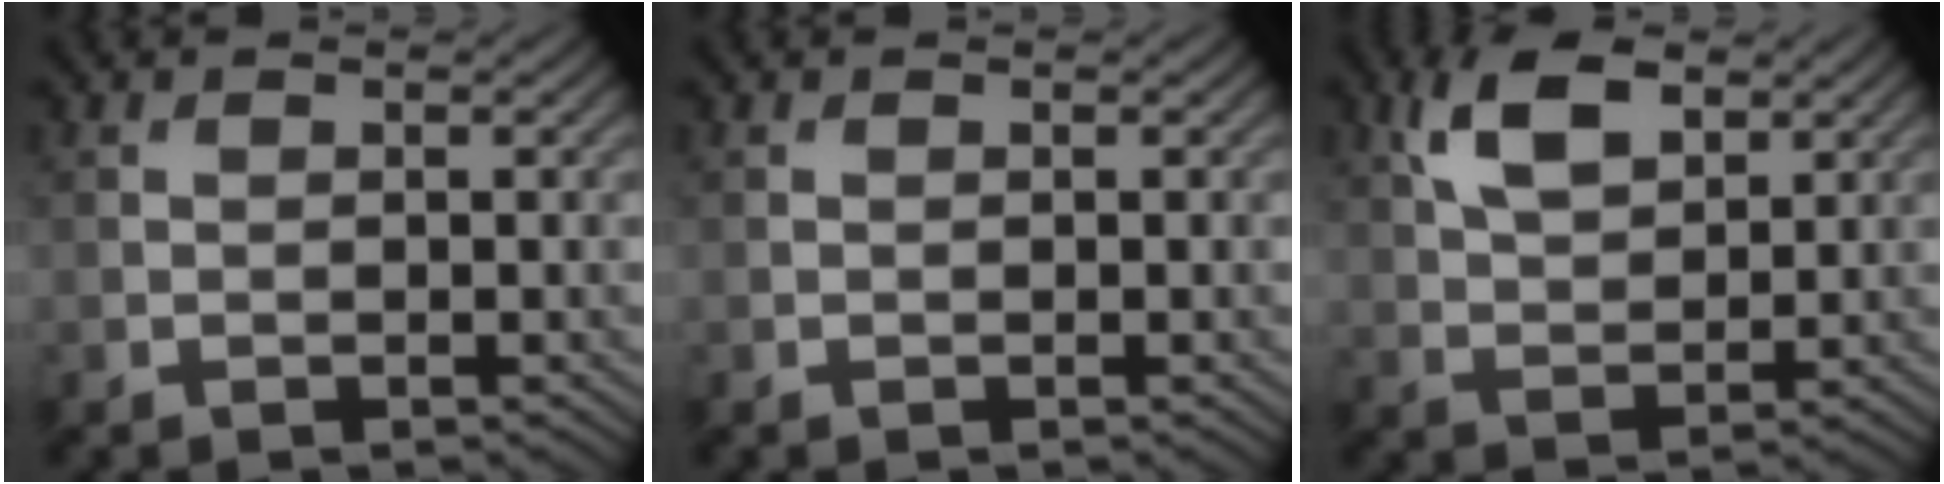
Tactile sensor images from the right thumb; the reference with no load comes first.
{"total": 0.0}
{"total": 6.9, "force": [3.6, 3.4, 4.8], "torque": [-0.103, 0.003, 0.069]}